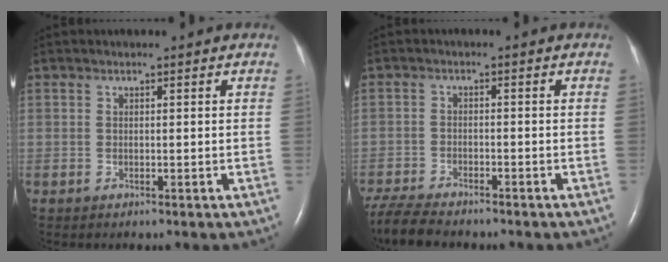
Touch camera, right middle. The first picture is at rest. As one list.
[{"total": 8.8, "force": [-7.8, 1.8, 3.8], "torque": [-0.072, -0.019, -0.130]}]